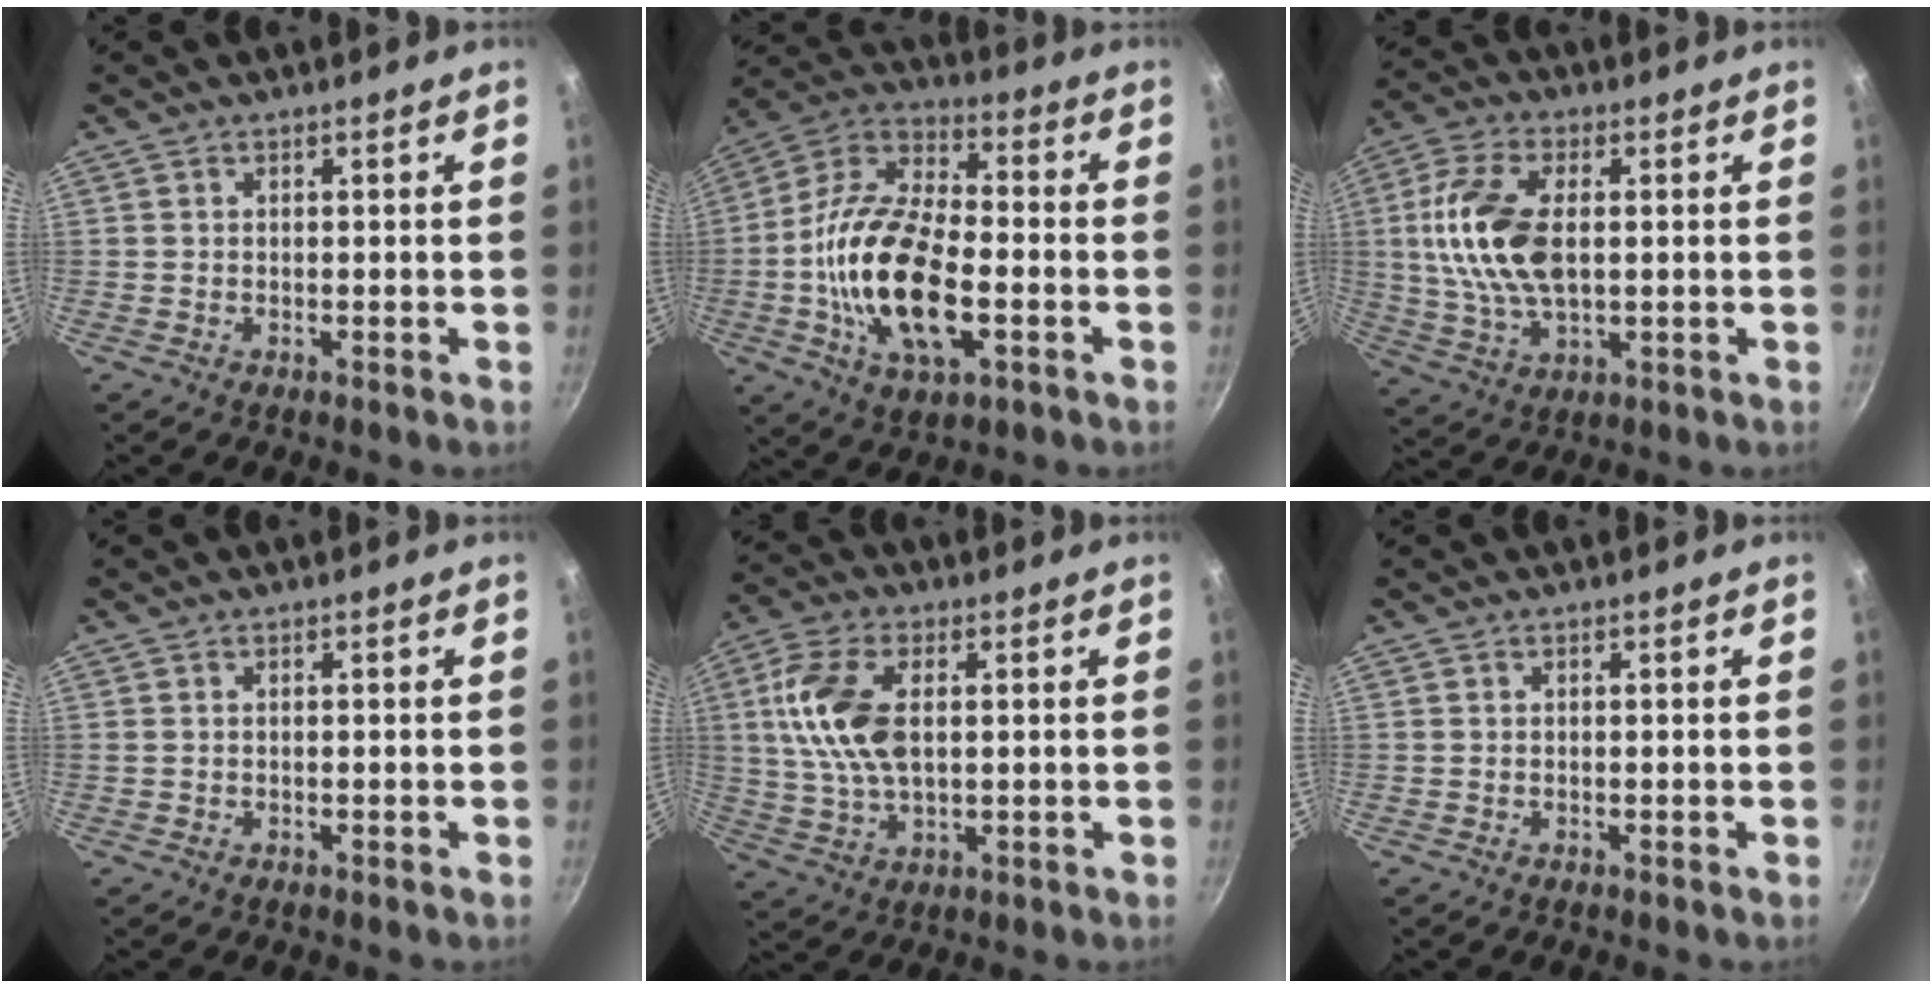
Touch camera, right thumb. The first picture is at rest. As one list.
[{"total": 21.1, "force": [-4.2, 10.3, 17.9], "torque": [-0.334, 0.028, -0.091]}, {"total": 14.7, "force": [1.5, 8.0, 12.2], "torque": [-0.236, 0.004, 0.024]}, {"total": 0.0}, {"total": 12.7, "force": [2.1, 7.1, 10.3], "torque": [-0.199, 0.004, 0.037]}, {"total": 0.0}]